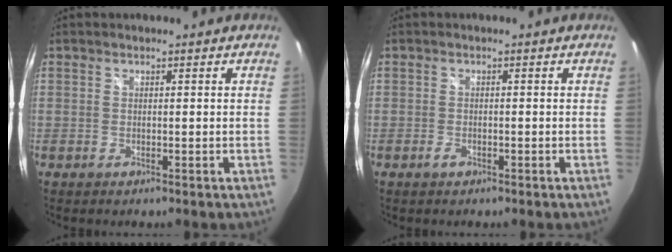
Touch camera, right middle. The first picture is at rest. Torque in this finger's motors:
{"motor_torque": [0.52, -0.36, 0.09, 0.03]}